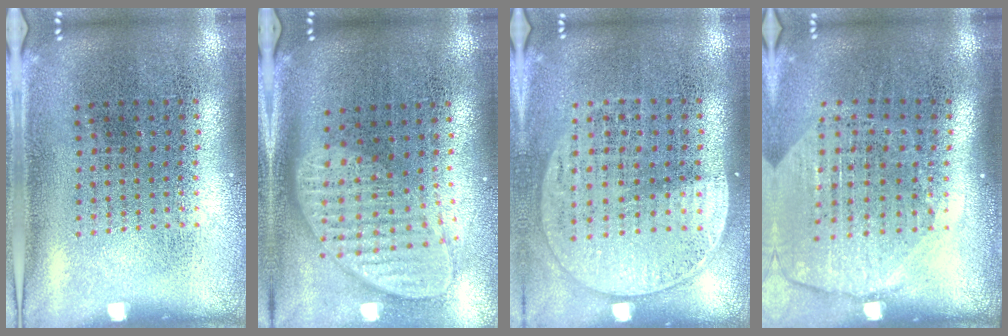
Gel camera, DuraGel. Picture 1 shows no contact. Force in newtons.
{"total": 2.0, "press": 1.6, "slide": 1.2}
{"total": 1.6, "press": 1.4, "slide": 0.7}
{"total": 2.1, "press": 1.8, "slide": 0.9}